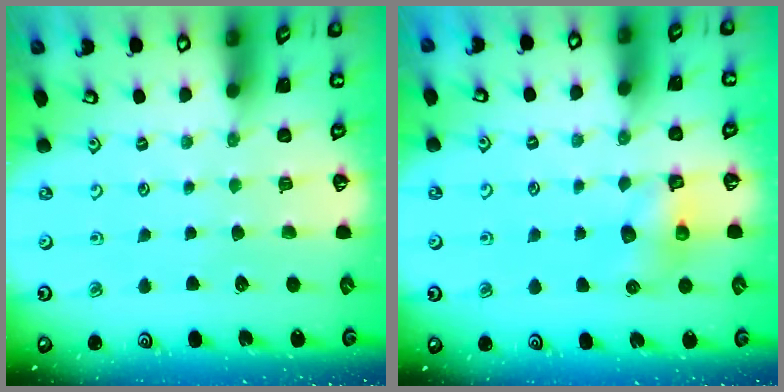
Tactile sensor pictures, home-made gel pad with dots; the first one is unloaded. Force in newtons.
{"total": 6.7, "press": 6.7, "slide": 0.4}